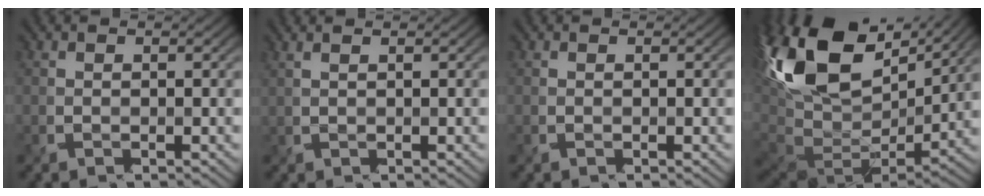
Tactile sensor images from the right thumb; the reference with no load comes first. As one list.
[{"total": 1.3, "force": [1.0, -0.7, 0.4], "torque": [-0.019, -0.001, 0.032]}, {"total": 0.0}, {"total": 18.9, "force": [8.0, 9.9, 13.9], "torque": [-0.330, 0.018, 0.163]}]